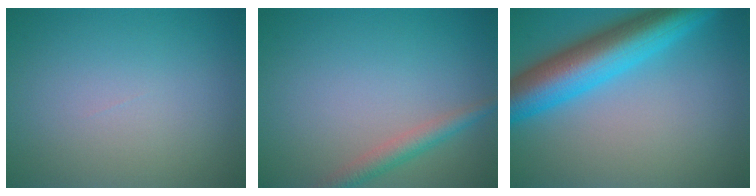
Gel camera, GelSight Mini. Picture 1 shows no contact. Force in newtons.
{"total": 2.4, "press": 2.4, "slide": 0.0}
{"total": 9.2, "press": 9.2, "slide": 0.2}